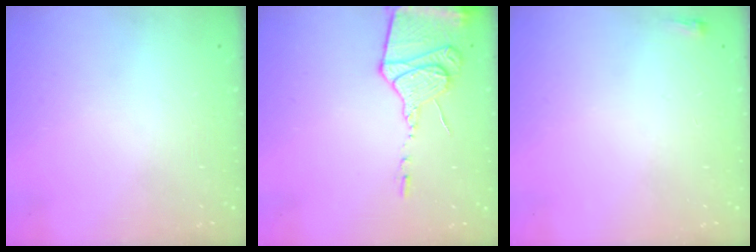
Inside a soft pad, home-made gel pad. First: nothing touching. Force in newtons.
{"total": 13.7, "press": 13.7, "slide": 1.2}
{"total": 2.0, "press": 2.0, "slide": 0.5}